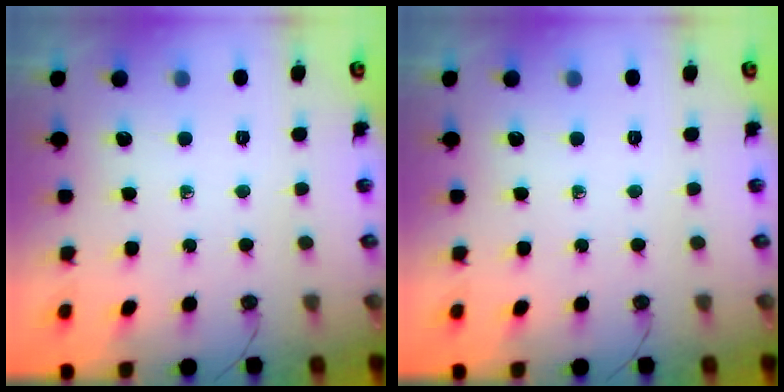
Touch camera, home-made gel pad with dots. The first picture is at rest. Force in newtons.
{"total": 0.0}